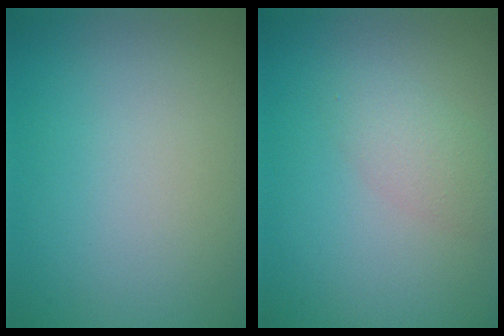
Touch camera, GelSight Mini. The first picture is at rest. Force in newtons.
{"total": 2.2, "press": 2.2, "slide": 0.2}